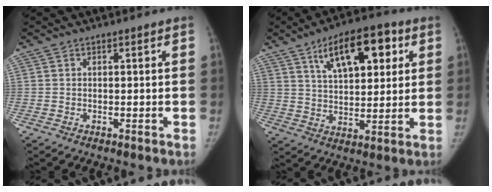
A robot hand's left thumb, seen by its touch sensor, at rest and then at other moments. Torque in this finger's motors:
{"motor_torque": [0.09, 0.24, 0.11, -0.10, 0.10]}